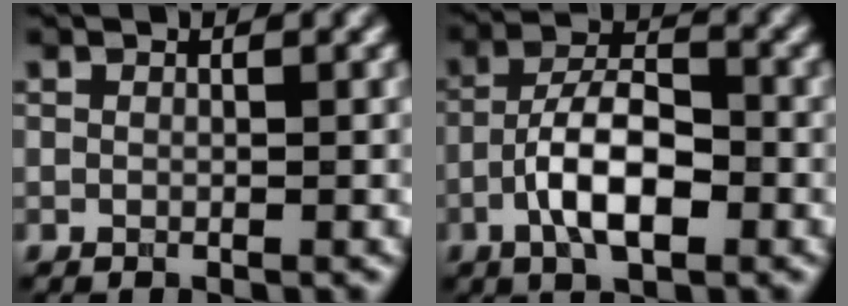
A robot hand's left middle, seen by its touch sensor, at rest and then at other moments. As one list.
[{"total": 6.2, "force": [-2.3, 2.5, 5.2], "torque": [-0.093, 0.007, -0.048]}]